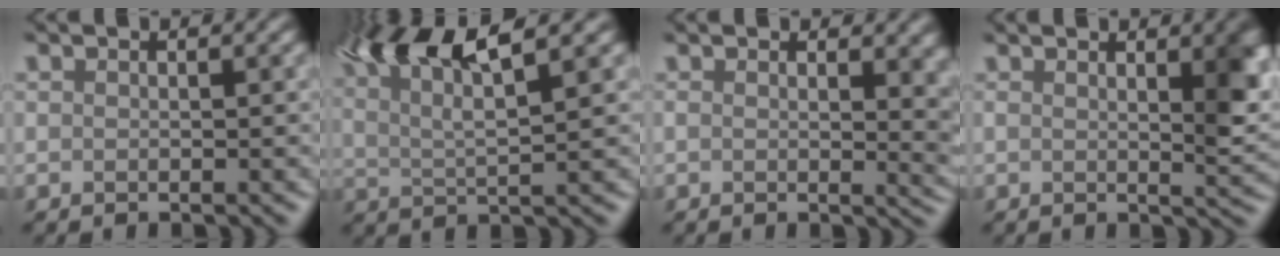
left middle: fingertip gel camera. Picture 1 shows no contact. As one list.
[{"total": 7.5, "force": [4.7, 1.0, 5.7], "torque": [-0.128, 0.020, 0.104]}, {"total": 6.2, "force": [1.3, 2.5, 5.5], "torque": [-0.049, 0.026, 0.015]}, {"total": 4.9, "force": [1.2, 0.9, 4.6], "torque": [-0.037, 0.013, 0.023]}]